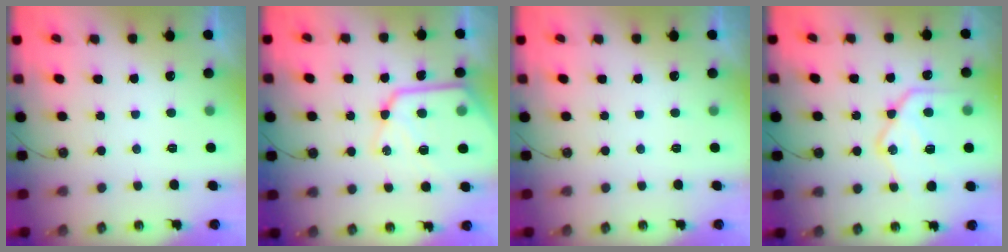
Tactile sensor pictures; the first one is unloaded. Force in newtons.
{"total": 15.6, "press": 15.6, "slide": 0.9}
{"total": 0.0}
{"total": 19.4, "press": 19.4, "slide": 1.9}